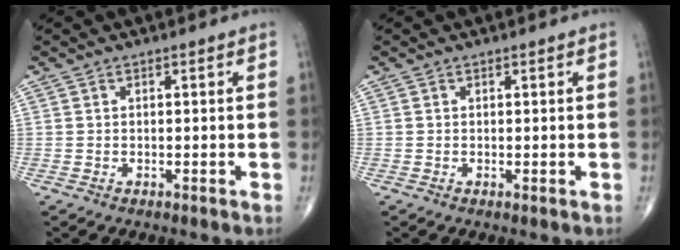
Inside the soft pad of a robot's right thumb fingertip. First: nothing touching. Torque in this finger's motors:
{"motor_torque": [0.41, 0.10, -0.31, -0.24, 0.08]}